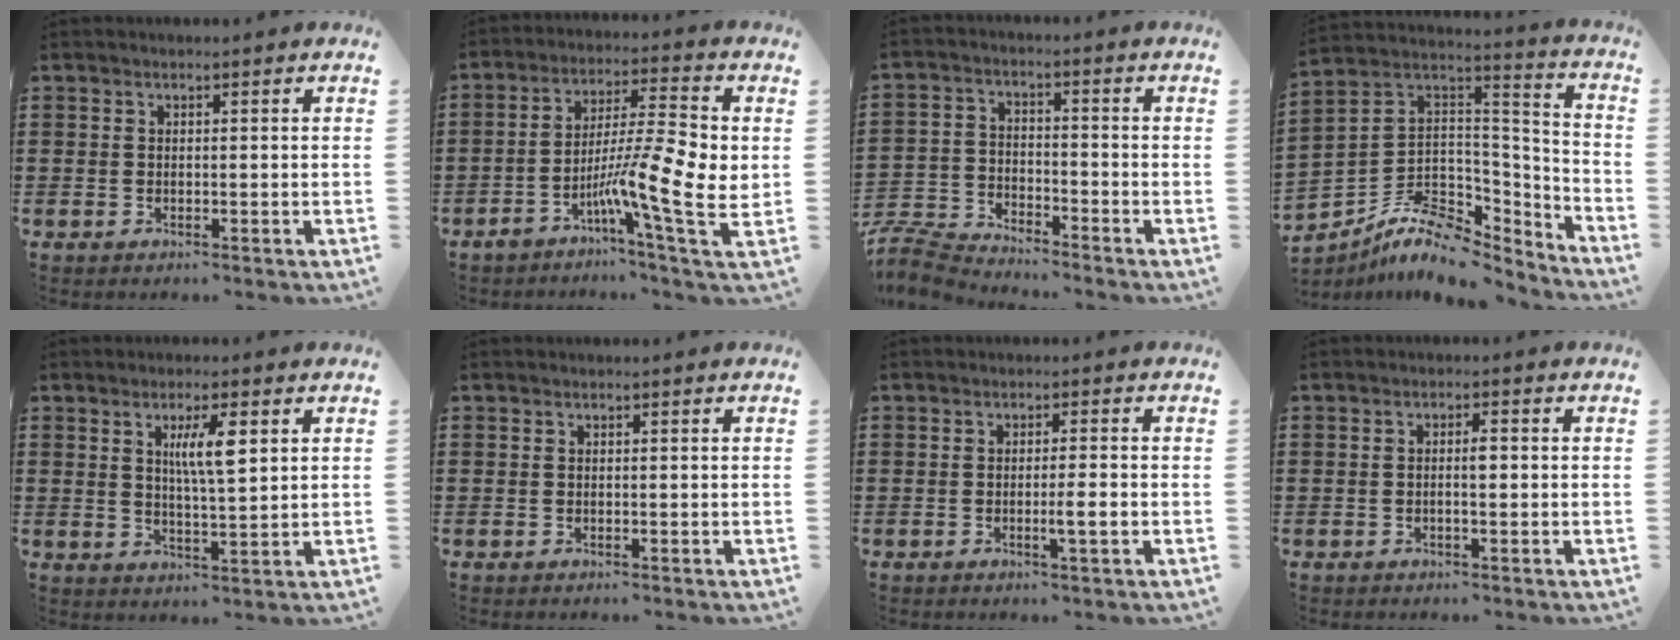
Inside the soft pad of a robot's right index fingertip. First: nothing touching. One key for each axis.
{"total": 11.6, "fx": -2.1, "fy": 1.2, "fz": 11.4, "tx": -0.207, "ty": -0.021, "tz": -0.043}
{"total": 5.7, "fx": -5.7, "fy": 0.7, "fz": 0.7, "tx": -0.036, "ty": 0.002, "tz": -0.120}
{"total": 9.3, "fx": -6.8, "fy": 4.9, "fz": 4.0, "tx": -0.086, "ty": 0.006, "tz": -0.126}
{"total": 5.6, "fx": 2.0, "fy": 1.2, "fz": 5.1, "tx": -0.098, "ty": 0.005, "tz": 0.028}
{"total": 0.0}
{"total": 3.0, "fx": -0.9, "fy": -0.1, "fz": 2.9, "tx": -0.047, "ty": -0.006, "tz": -0.017}
{"total": 2.0, "fx": -0.2, "fy": 0.4, "fz": 1.9, "tx": -0.036, "ty": -0.001, "tz": -0.004}